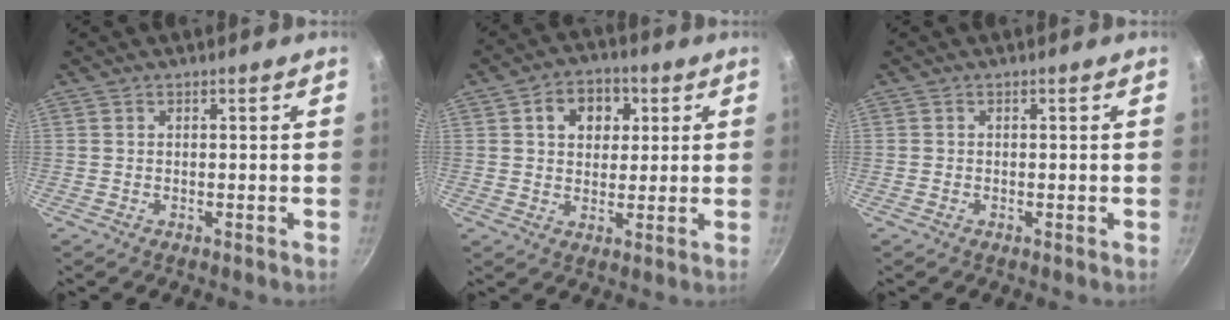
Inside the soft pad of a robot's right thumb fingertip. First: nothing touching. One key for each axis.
{"total": 8.4, "fx": 2.7, "fy": 6.5, "fz": 4.7, "tx": -0.039, "ty": 0.003, "tz": 0.033}
{"total": 0.0}